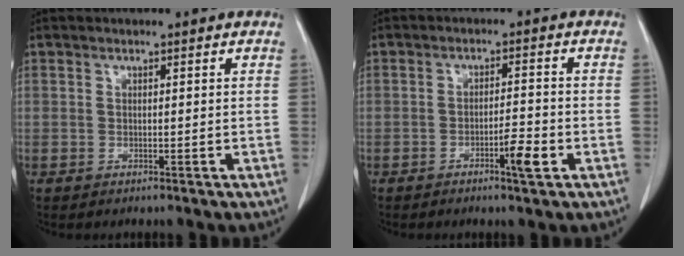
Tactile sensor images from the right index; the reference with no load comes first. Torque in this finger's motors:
{"motor_torque": [0.08, -0.04, 0.04, 0.02]}